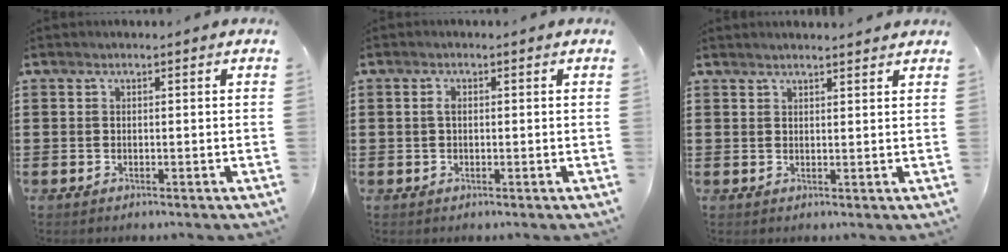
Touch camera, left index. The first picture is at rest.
{"total": 1.5, "force": [0.2, 0.7, 1.3], "torque": [-0.035, 0.001, -0.001]}
{"total": 1.5, "force": [1.5, 0.0, 0.1], "torque": [-0.007, 0.001, 0.029]}